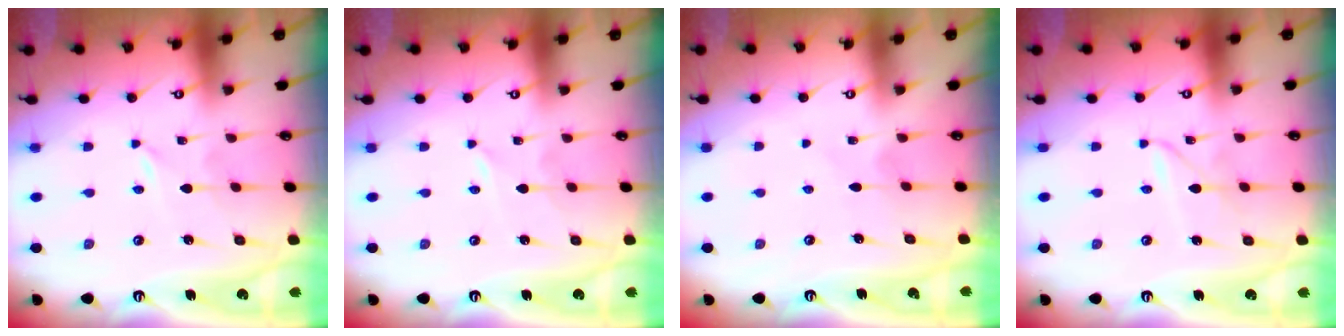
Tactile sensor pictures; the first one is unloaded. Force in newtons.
{"total": 0.5, "press": 0.5, "slide": 0.1}
{"total": 3.6, "press": 3.6, "slide": 0.4}
{"total": 2.1, "press": 2.1, "slide": 0.1}